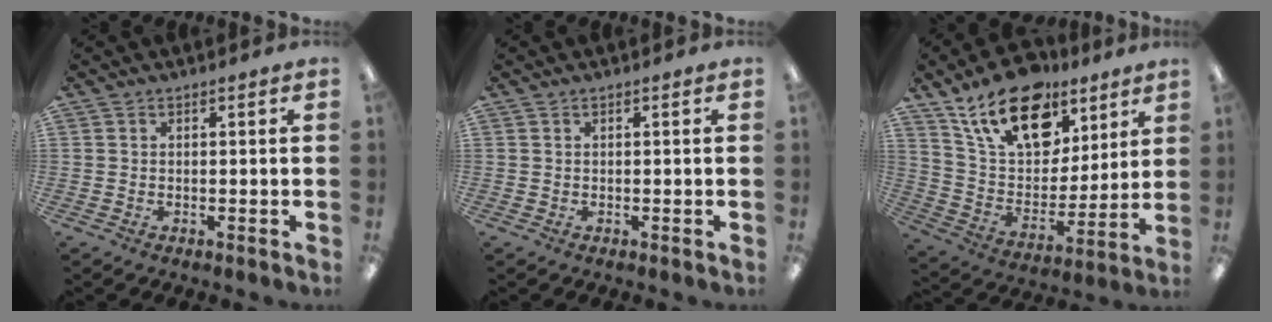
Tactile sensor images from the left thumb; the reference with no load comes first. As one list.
[{"total": 0.0}, {"total": 20.2, "force": [12.8, 11.3, 10.8], "torque": [-0.185, -0.063, 0.228]}]